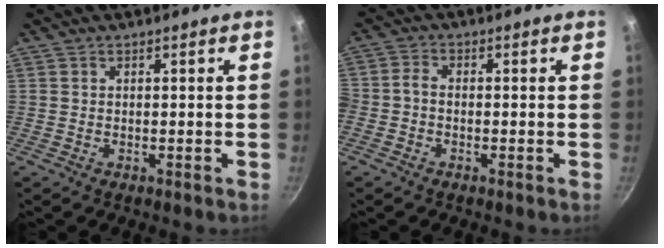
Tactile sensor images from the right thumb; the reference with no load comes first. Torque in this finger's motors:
{"motor_torque": [0.42, 0.45, 0.16, 0.00, 0.34]}